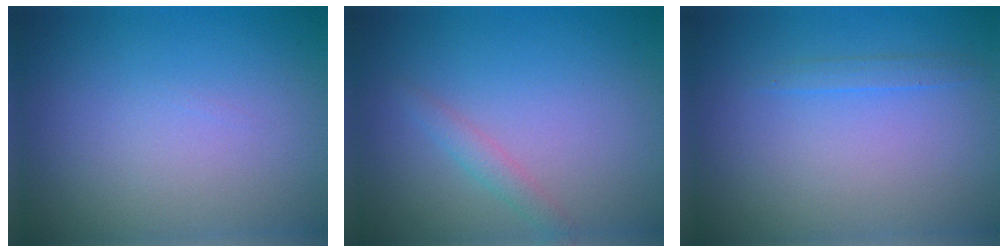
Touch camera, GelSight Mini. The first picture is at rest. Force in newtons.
{"total": 1.3, "press": 1.3, "slide": 0.1}
{"total": 0.9, "press": 0.9, "slide": 0.1}